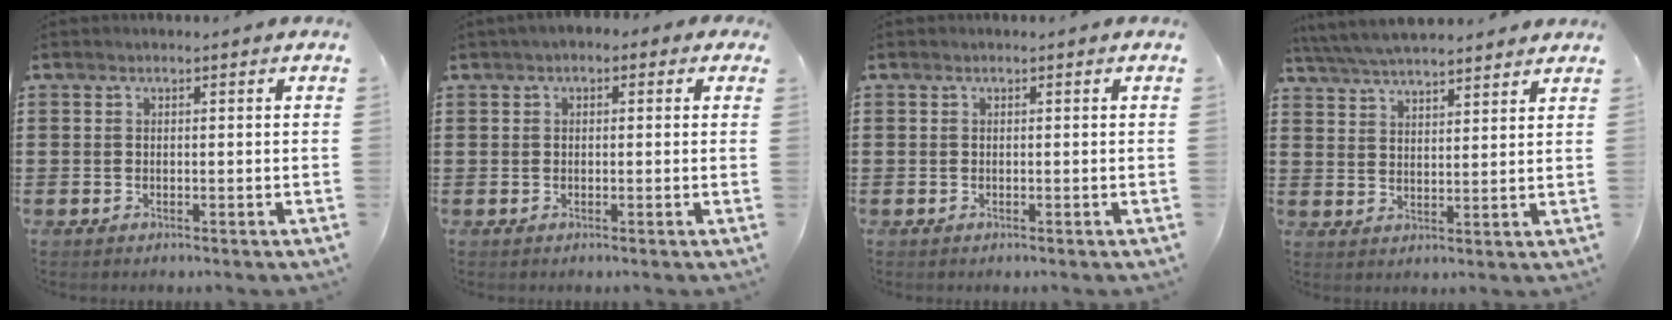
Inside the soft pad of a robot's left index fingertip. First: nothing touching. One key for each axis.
{"total": 1.5, "fx": 0.0, "fy": 1.0, "fz": 1.1, "tx": -0.023, "ty": 0.008, "tz": -0.001}
{"total": 0.0}
{"total": 5.3, "fx": 5.1, "fy": 0.2, "fz": 1.4, "tx": -0.045, "ty": -0.018, "tz": 0.092}